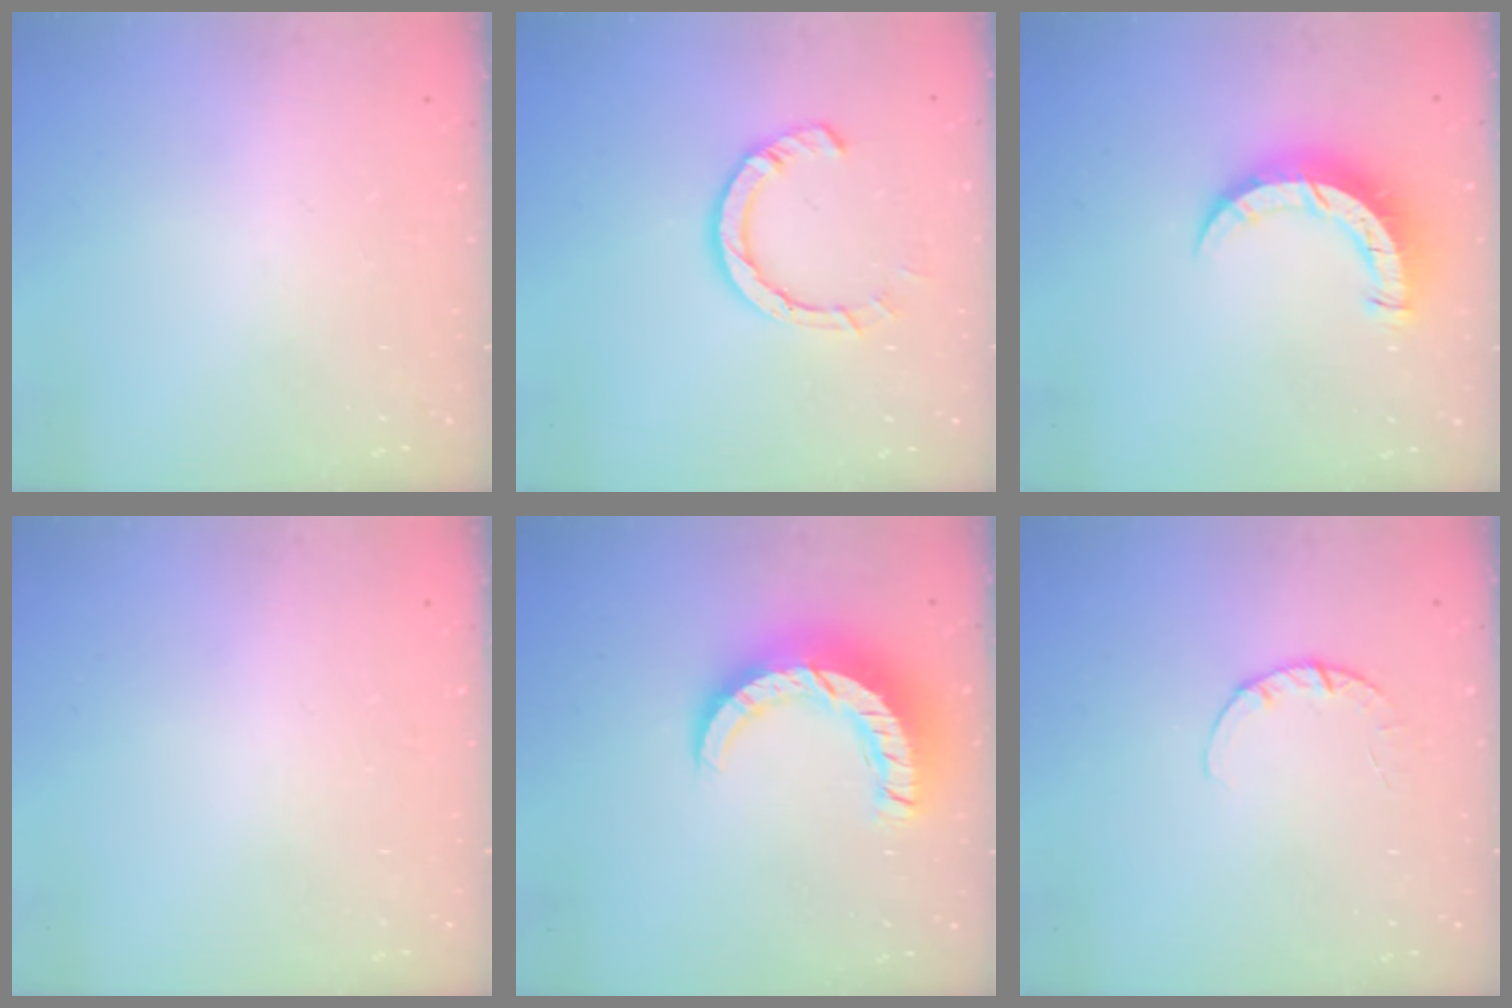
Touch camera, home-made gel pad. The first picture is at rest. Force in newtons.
{"total": 7.8, "press": 7.7, "slide": 1.2}
{"total": 8.7, "press": 8.6, "slide": 0.5}
{"total": 2.6, "press": 2.6, "slide": 0.2}
{"total": 10.3, "press": 10.2, "slide": 0.7}
{"total": 2.7, "press": 2.7, "slide": 0.4}